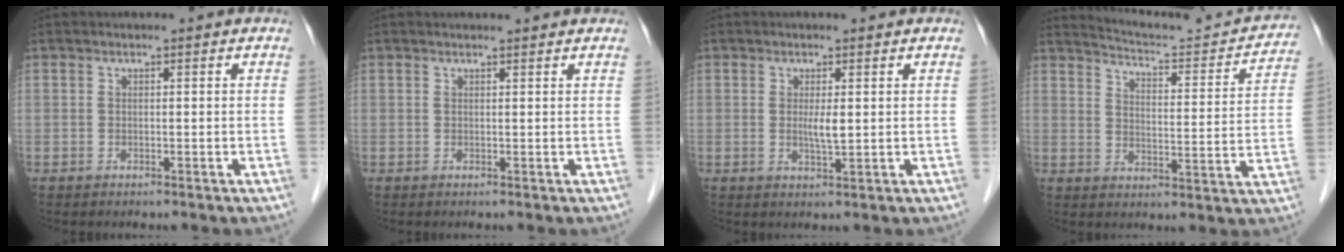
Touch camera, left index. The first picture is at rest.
{"total": 2.1, "force": [2.1, 0.0, 0.3], "torque": [-0.008, 0.009, 0.024]}
{"total": 2.2, "force": [0.4, 0.2, 2.2], "torque": [-0.043, -0.004, 0.008]}
{"total": 14.7, "force": [14.3, 0.9, 3.1], "torque": [-0.048, -0.033, 0.181]}